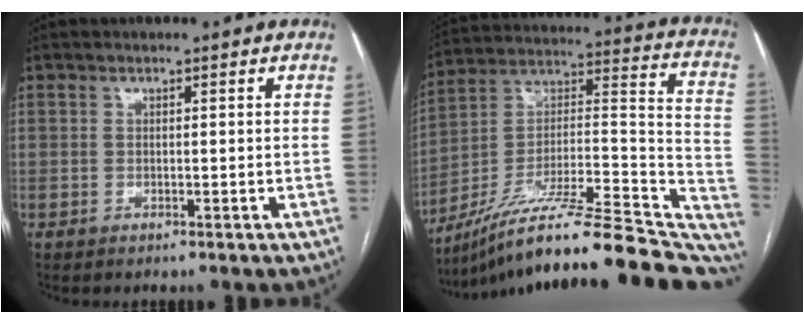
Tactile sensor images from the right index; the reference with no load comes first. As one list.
[{"total": 32.1, "force": [-26.6, 4.9, 17.2], "torque": [-0.182, 0.013, -0.396]}]